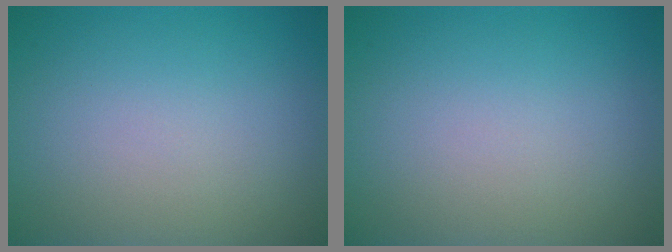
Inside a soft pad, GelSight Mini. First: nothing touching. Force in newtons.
{"total": 0.0}